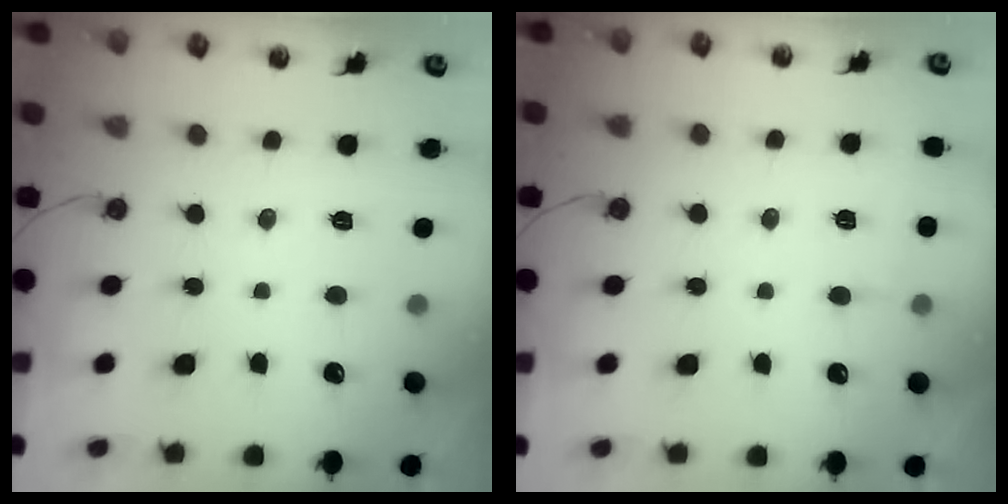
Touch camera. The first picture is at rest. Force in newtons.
{"total": 2.6, "press": 2.4, "slide": 0.9}